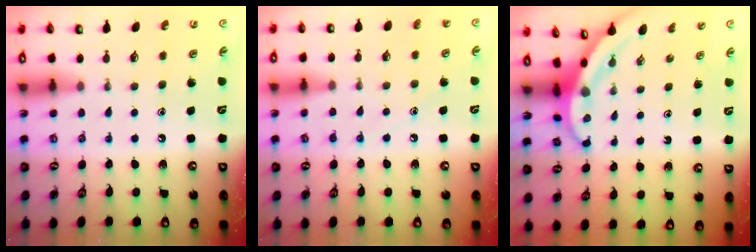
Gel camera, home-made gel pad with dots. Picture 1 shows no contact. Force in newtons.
{"total": 5.7, "press": 5.6, "slide": 0.6}
{"total": 3.7, "press": 3.7, "slide": 0.5}